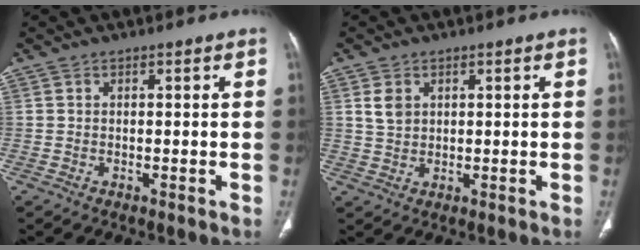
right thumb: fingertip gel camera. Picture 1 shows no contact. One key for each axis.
{"total": 3.2, "fx": 1.3, "fy": 2.4, "fz": 1.7, "tx": -0.026, "ty": -0.005, "tz": 0.030}